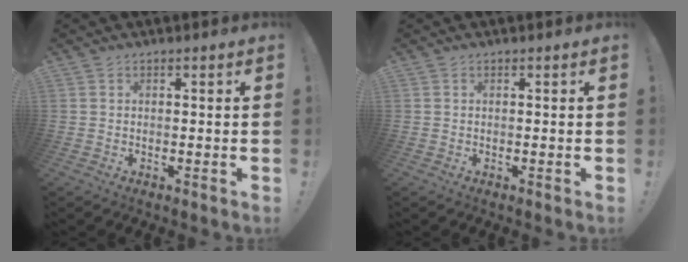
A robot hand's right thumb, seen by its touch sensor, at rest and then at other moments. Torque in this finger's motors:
{"motor_torque": [0.00, 0.00, -0.07, 0.07, 0.00]}